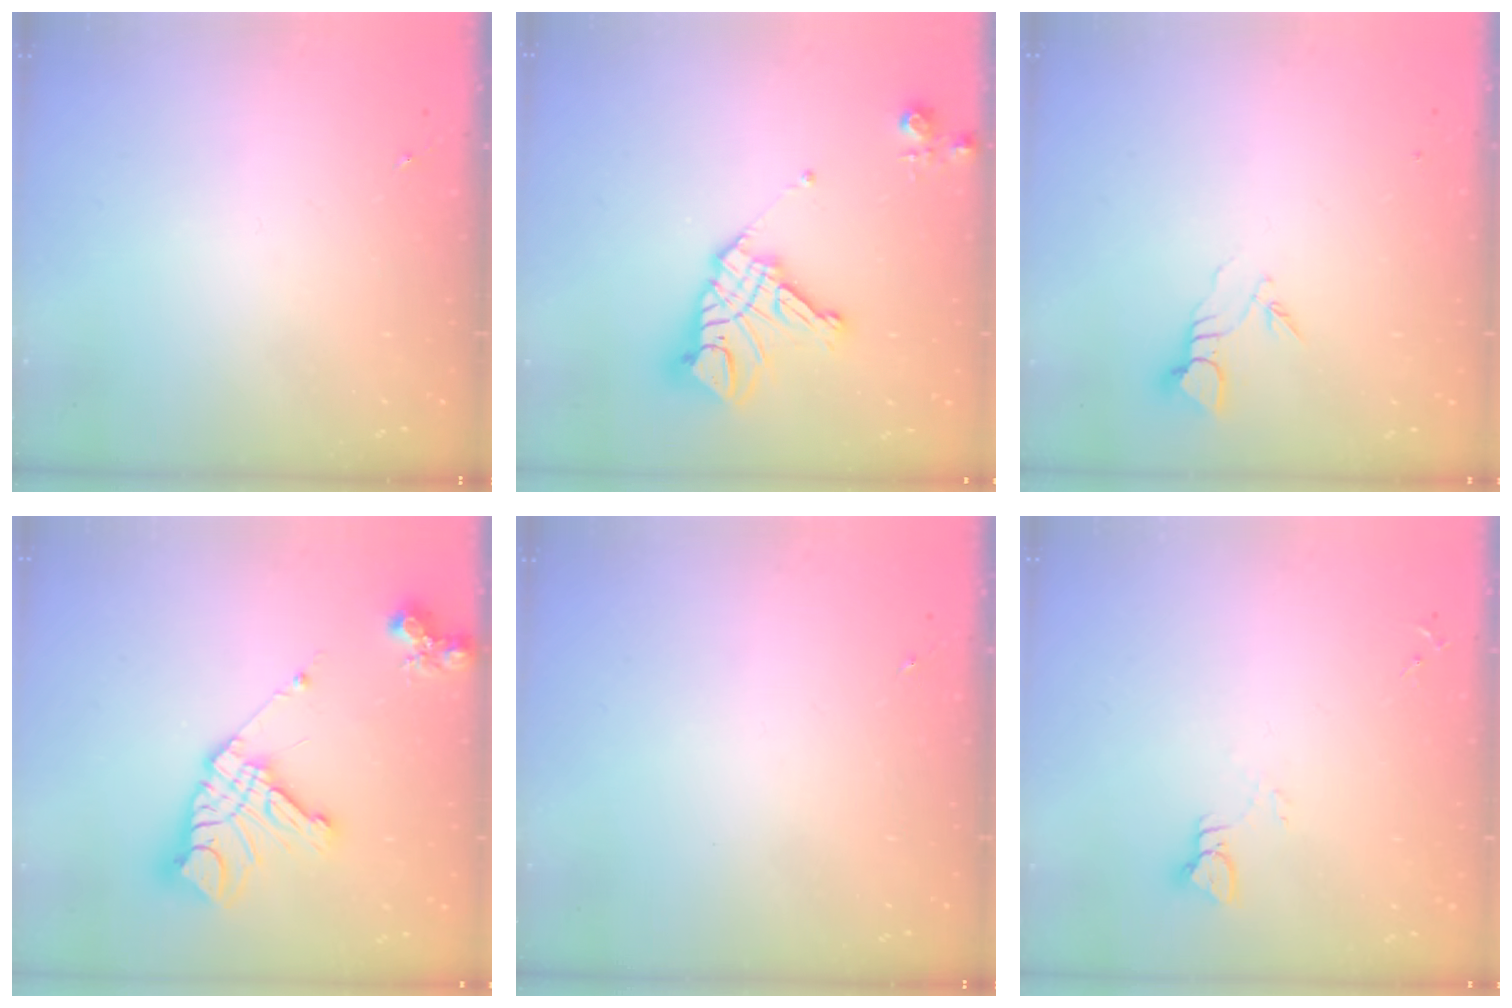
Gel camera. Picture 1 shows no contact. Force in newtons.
{"total": 17.1, "press": 17.0, "slide": 2.2}
{"total": 3.8, "press": 3.8, "slide": 0.3}
{"total": 20.5, "press": 20.4, "slide": 2.5}
{"total": 0.0}
{"total": 3.9, "press": 3.9, "slide": 0.4}